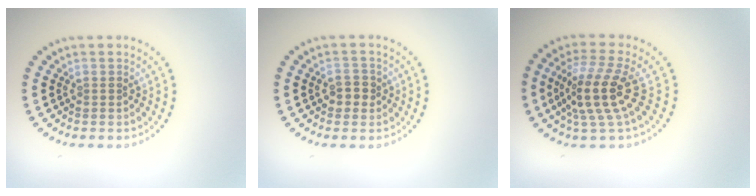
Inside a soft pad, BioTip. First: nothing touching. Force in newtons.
{"total": 1.8, "press": 1.7, "slide": 0.6}
{"total": 4.6, "press": 3.8, "slide": 2.5}